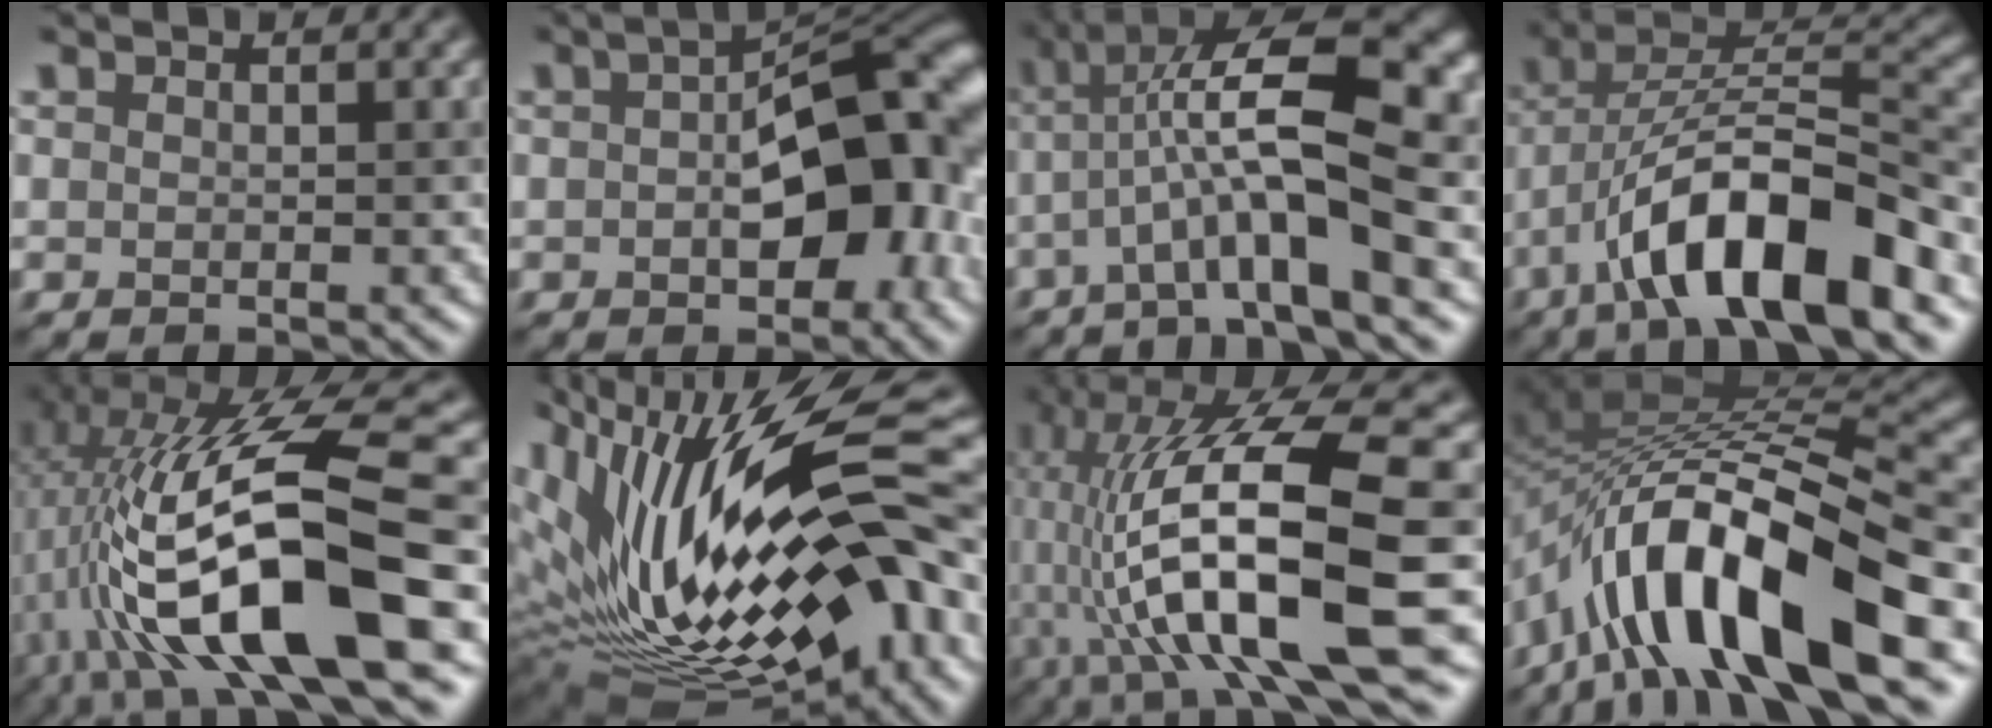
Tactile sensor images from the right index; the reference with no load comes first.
{"total": 10.6, "force": [-1.1, 5.7, 8.9], "torque": [-0.110, 0.012, -0.021]}
{"total": 10.7, "force": [-1.1, 2.6, 10.4], "torque": [-0.179, 0.027, -0.026]}
{"total": 11.6, "force": [-6.2, 3.4, 9.2], "torque": [-0.153, 0.021, -0.109]}
{"total": 15.5, "force": [-2.9, 3.9, 14.7], "torque": [-0.250, 0.017, -0.046]}
{"total": 19.7, "force": [2.7, 9.4, 17.1], "torque": [-0.315, 0.009, 0.043]}
{"total": 17.0, "force": [-1.6, 4.5, 16.3], "torque": [-0.307, 0.025, -0.020]}
{"total": 12.9, "force": [-6.9, 4.2, 10.0], "torque": [-0.162, 0.017, -0.126]}